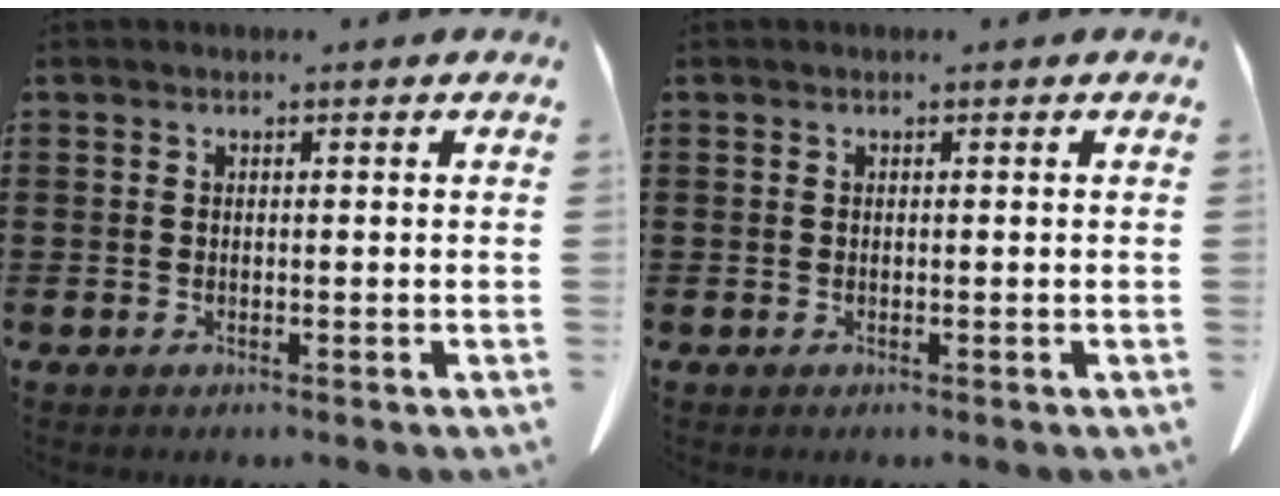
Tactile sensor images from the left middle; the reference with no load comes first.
{"total": 0.0}